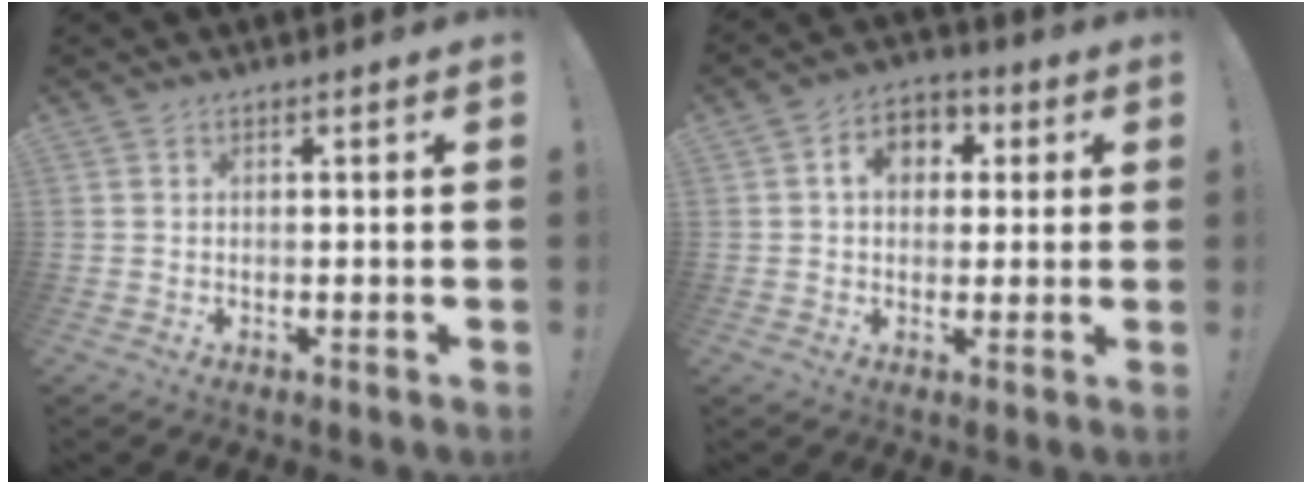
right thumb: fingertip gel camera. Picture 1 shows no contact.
{"total": 8.1, "force": [1.7, 6.3, 4.8], "torque": [-0.063, 0.002, 0.031]}